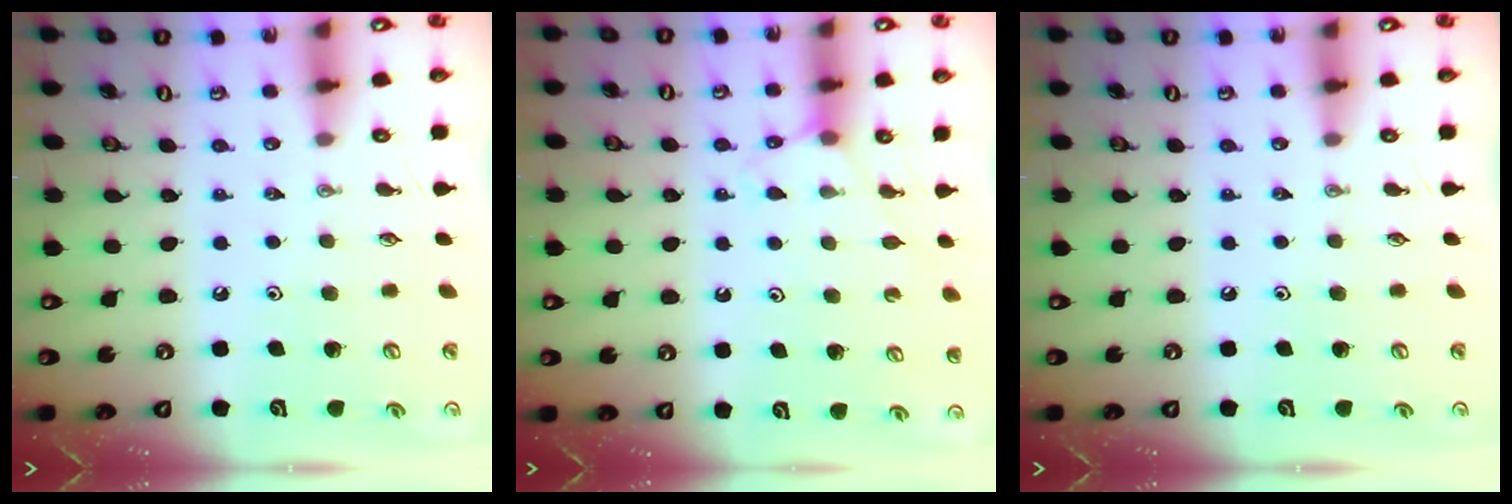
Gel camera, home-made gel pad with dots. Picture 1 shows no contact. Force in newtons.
{"total": 5.9, "press": 5.8, "slide": 0.6}
{"total": 0.0}